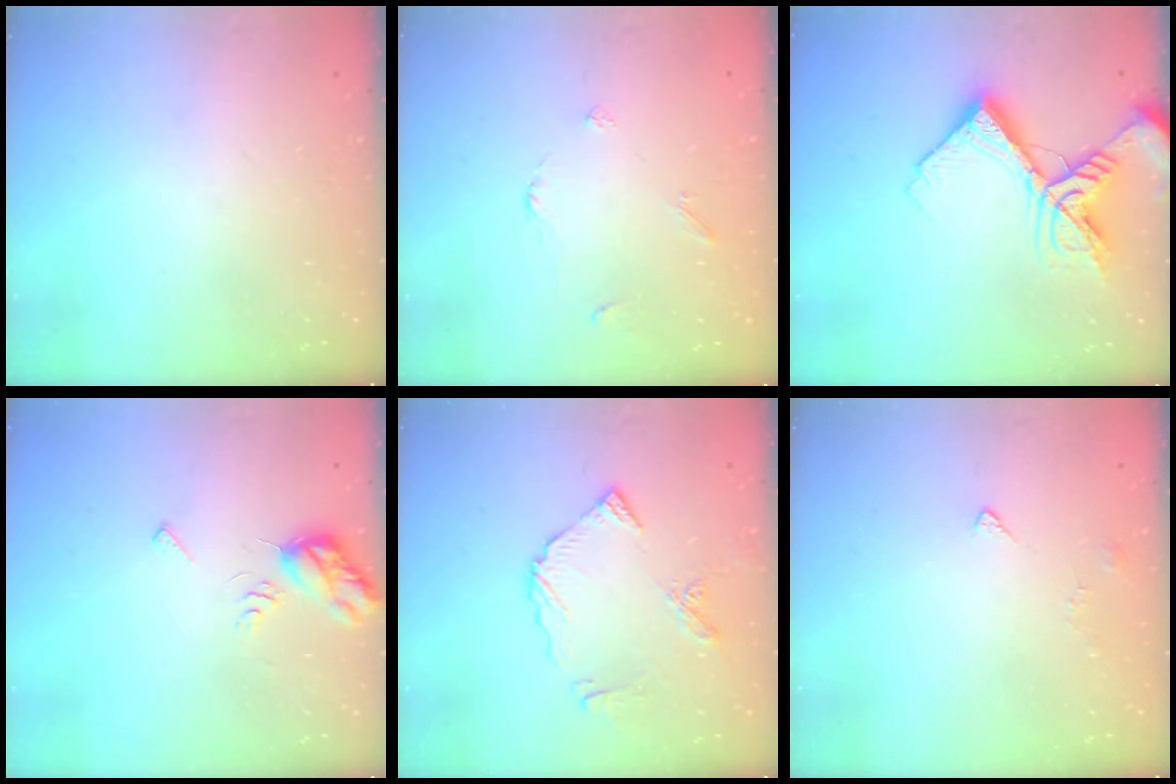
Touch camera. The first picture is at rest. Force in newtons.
{"total": 2.9, "press": 2.9, "slide": 0.5}
{"total": 15.4, "press": 15.3, "slide": 1.7}
{"total": 7.9, "press": 7.8, "slide": 0.5}
{"total": 9.1, "press": 9.1, "slide": 0.7}
{"total": 2.6, "press": 2.6, "slide": 0.5}